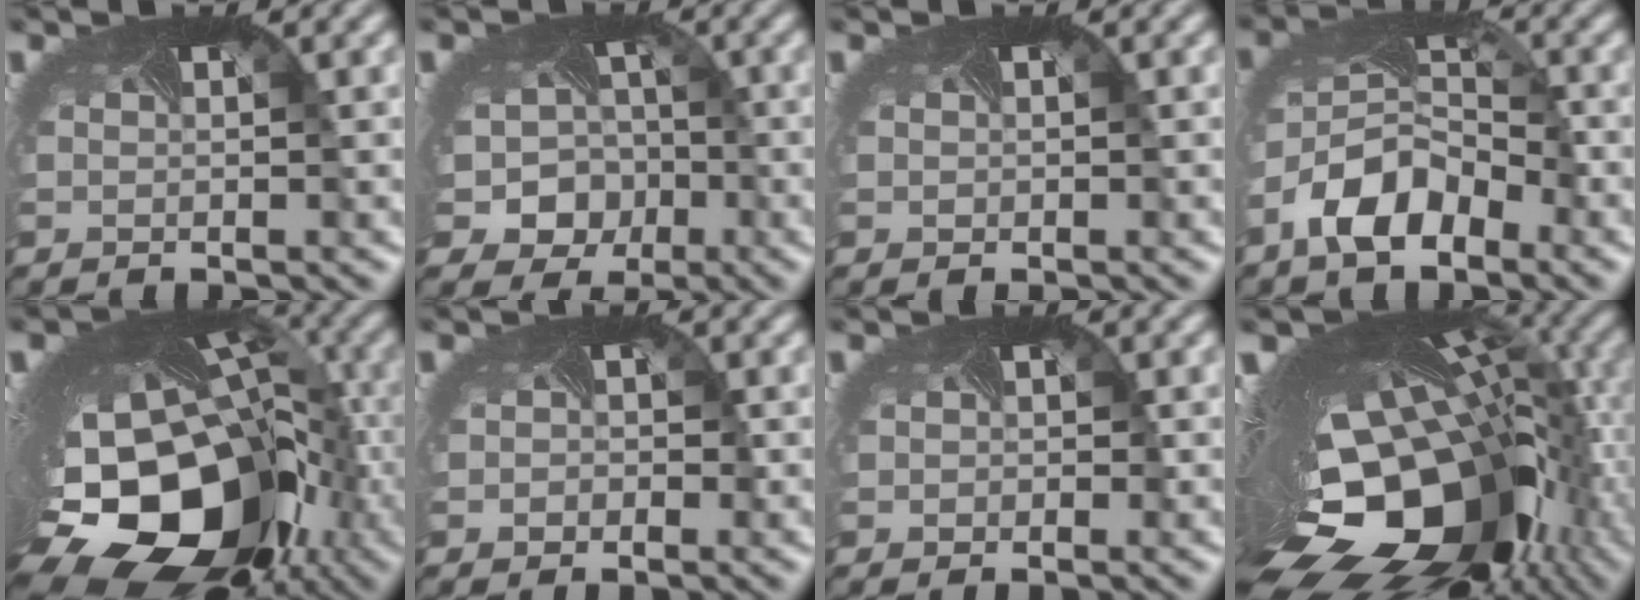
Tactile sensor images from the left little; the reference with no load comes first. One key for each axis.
{"total": 6.9, "fx": -2.3, "fy": 6.1, "fz": 2.3, "tx": -0.030, "ty": -0.036, "tz": -0.035}
{"total": 0.5, "fx": 0.1, "fy": 0.5, "fz": 0.2, "tx": -0.010, "ty": 0.001, "tz": 0.010}
{"total": 5.5, "fx": -3.5, "fy": 3.1, "fz": 2.9, "tx": -0.081, "ty": -0.010, "tz": -0.068}
{"total": 22.4, "fx": -7.0, "fy": 16.0, "fz": 13.9, "tx": -0.268, "ty": -0.085, "tz": -0.110}
{"total": 1.6, "fx": -0.1, "fy": 1.5, "fz": 0.5, "tx": -0.006, "ty": -0.006, "tz": -0.006}
{"total": 0.9, "fx": 0.1, "fy": 0.9, "fz": 0.2, "tx": -0.001, "ty": -0.006, "tz": 0.001}
{"total": 19.4, "fx": -4.8, "fy": 10.9, "fz": 15.3, "tx": -0.261, "ty": -0.055, "tz": -0.061}